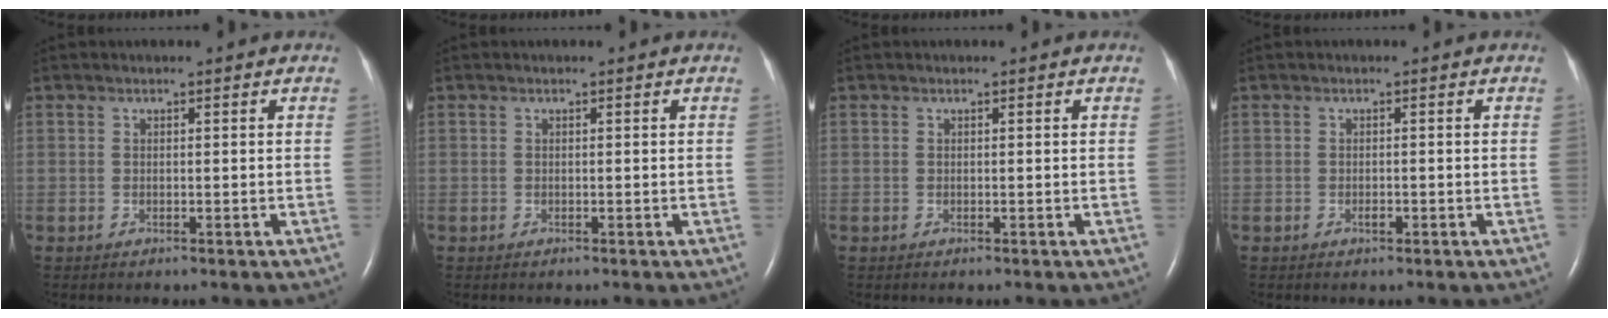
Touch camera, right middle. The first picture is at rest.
{"total": 0.0}
{"total": 0.0}
{"total": 0.8, "force": [-0.4, 0.3, 0.6], "torque": [-0.012, 0.000, -0.006]}